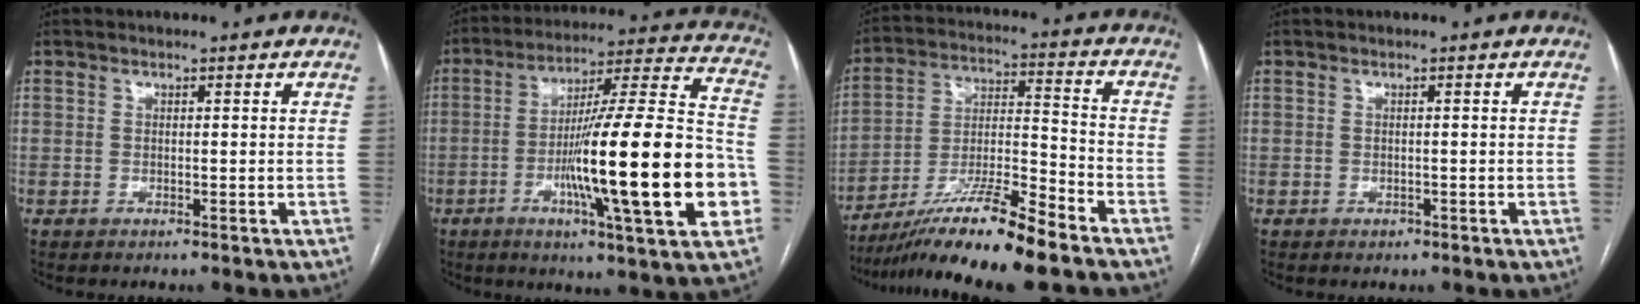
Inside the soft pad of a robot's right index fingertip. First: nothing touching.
{"total": 25.9, "force": [-6.1, 1.5, 25.1], "torque": [-0.353, -0.003, -0.100]}
{"total": 14.8, "force": [-11.6, -0.4, 9.2], "torque": [-0.164, -0.013, -0.205]}
{"total": 0.7, "force": [-0.4, 0.5, 0.2], "torque": [-0.003, 0.002, -0.004]}